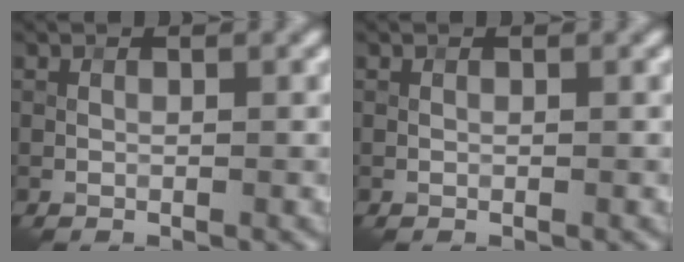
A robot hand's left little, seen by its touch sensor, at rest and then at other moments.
{"total": 0.0}